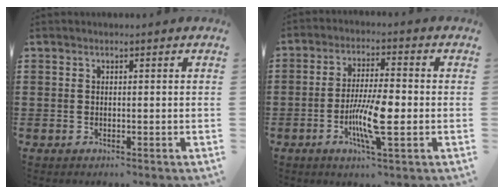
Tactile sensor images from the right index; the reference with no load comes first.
{"total": 9.0, "force": [-2.4, 1.9, 8.5], "torque": [-0.157, -0.004, -0.044]}